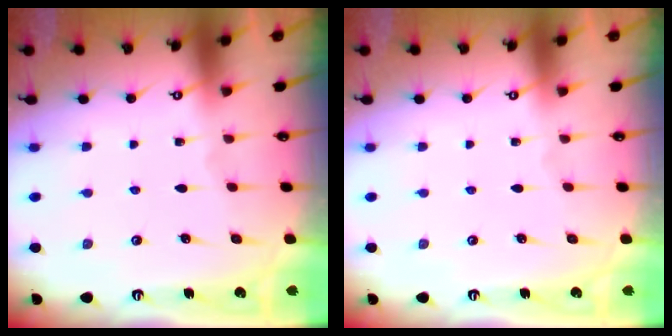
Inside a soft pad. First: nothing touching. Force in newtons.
{"total": 0.0}